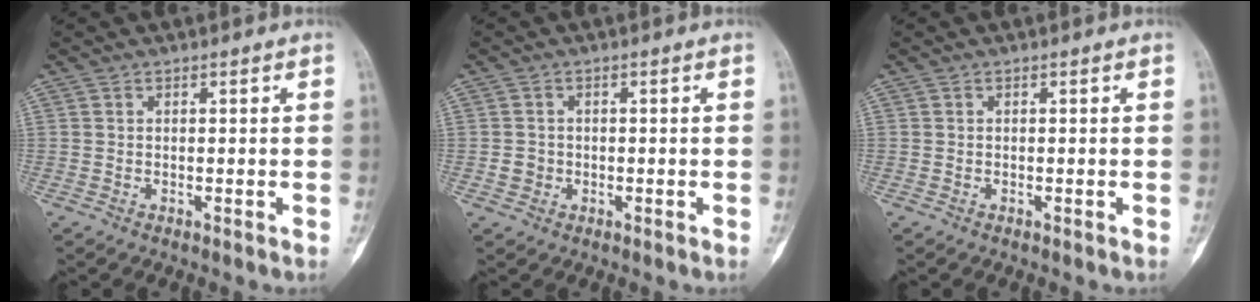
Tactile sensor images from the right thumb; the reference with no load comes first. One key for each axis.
{"total": 2.0, "fx": -0.4, "fy": 1.9, "fz": 0.6, "tx": 0.000, "ty": 0.007, "tz": -0.006}
{"total": 0.0}